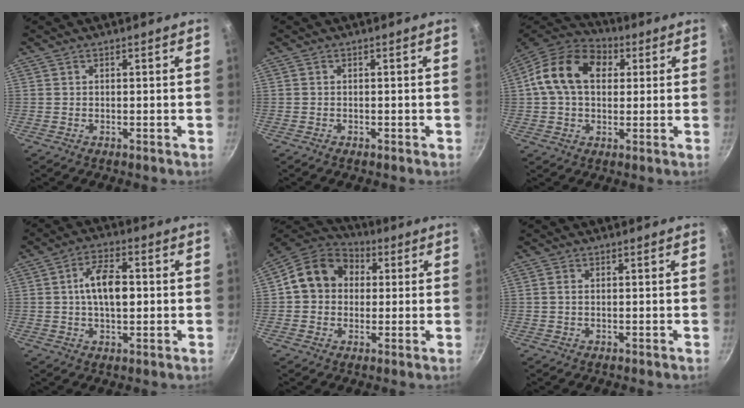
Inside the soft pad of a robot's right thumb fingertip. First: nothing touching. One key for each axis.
{"total": 0.8, "fx": -0.5, "fy": 0.5, "fz": 0.4, "tx": -0.003, "ty": 0.001, "tz": -0.008}
{"total": 15.4, "fx": 3.4, "fy": 11.1, "fz": 10.2, "tx": -0.155, "ty": 0.022, "tz": 0.039}
{"total": 9.0, "fx": 0.5, "fy": 4.6, "fz": 7.7, "tx": -0.114, "ty": 0.017, "tz": 0.002}
{"total": 13.0, "fx": 2.1, "fy": 10.8, "fz": 6.9, "tx": -0.086, "ty": 0.030, "tz": 0.013}
{"total": 0.9, "fx": 0.2, "fy": 0.6, "fz": 0.7, "tx": -0.014, "ty": 0.001, "tz": 0.002}